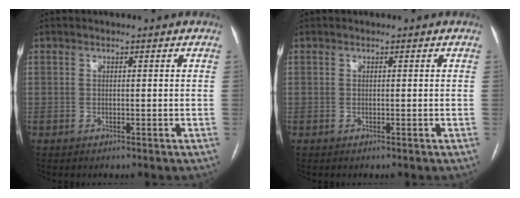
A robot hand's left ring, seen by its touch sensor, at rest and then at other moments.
{"total": 0.0}